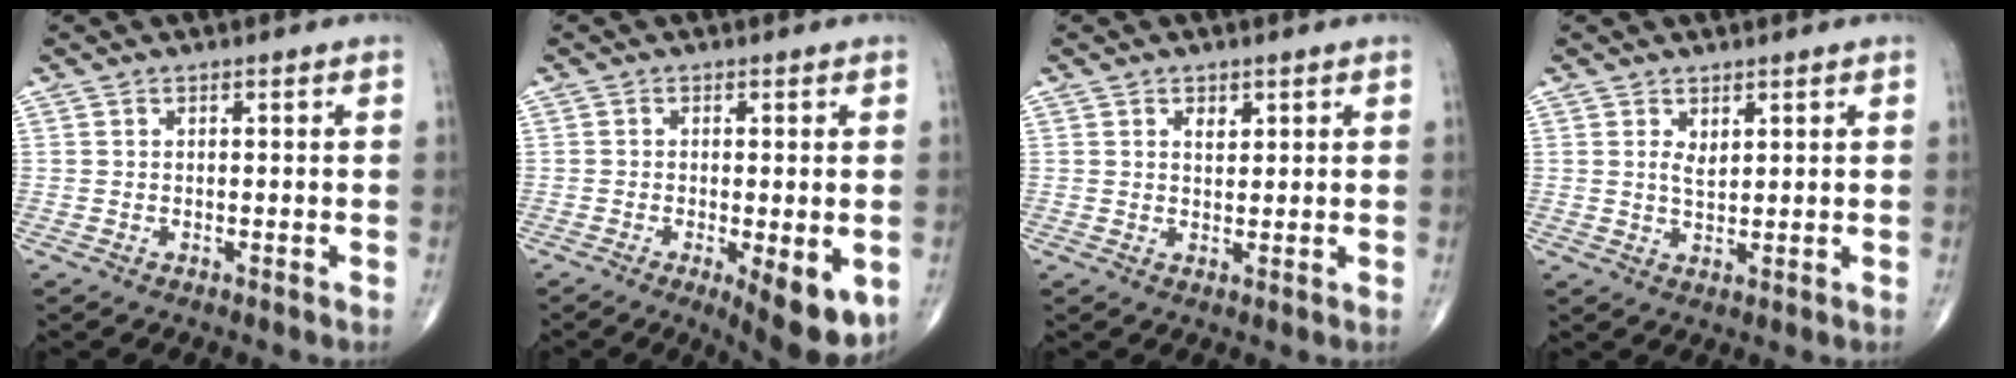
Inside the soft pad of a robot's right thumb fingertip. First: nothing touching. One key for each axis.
{"total": 9.5, "fx": -3.1, "fy": 3.0, "fz": 8.4, "tx": -0.113, "ty": -0.019, "tz": -0.040}
{"total": 2.3, "fx": 1.2, "fy": 1.4, "fz": 1.3, "tx": -0.010, "ty": -0.008, "tz": 0.021}
{"total": 2.4, "fx": 1.3, "fy": 1.2, "fz": 1.6, "tx": -0.022, "ty": -0.013, "tz": 0.028}